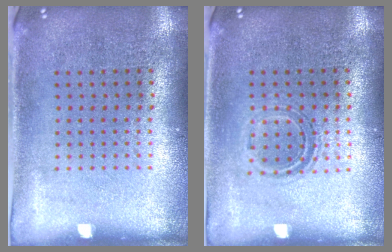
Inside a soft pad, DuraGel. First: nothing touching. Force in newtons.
{"total": 1.1, "press": 0.9, "slide": 0.6}